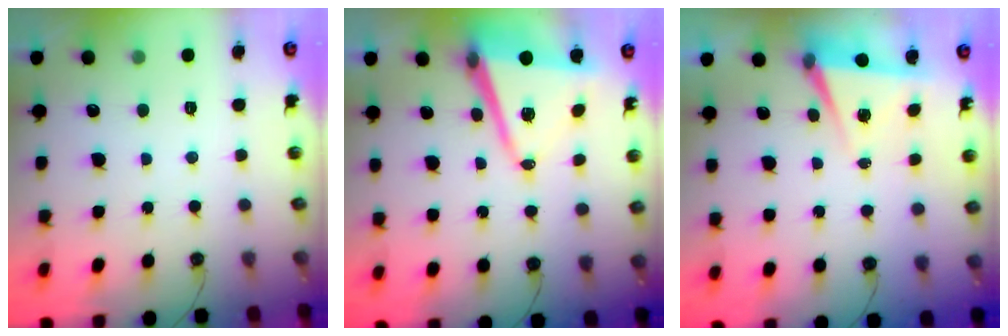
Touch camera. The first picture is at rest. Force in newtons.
{"total": 11.8, "press": 11.4, "slide": 2.9}
{"total": 6.1, "press": 4.1, "slide": 4.4}